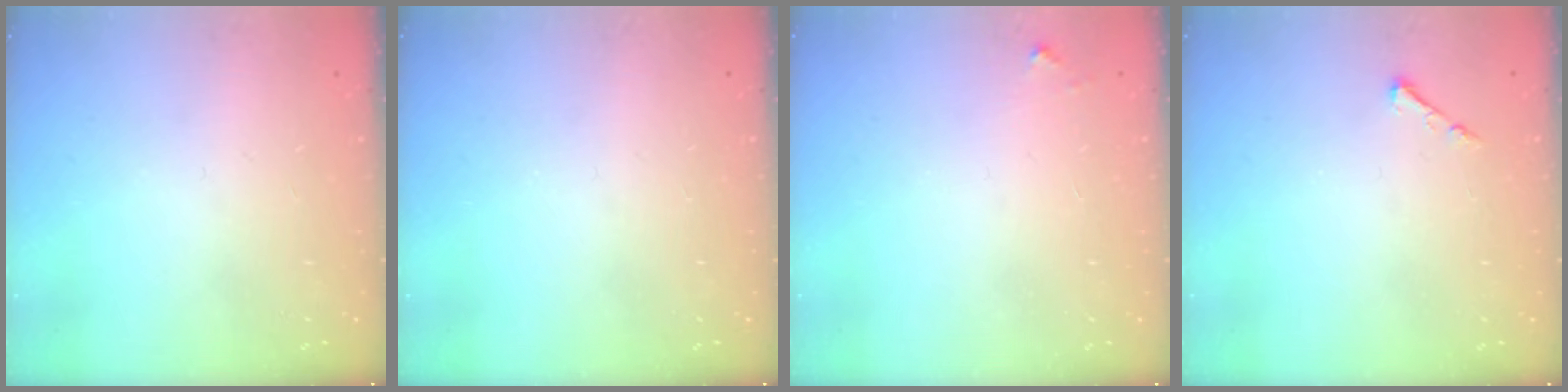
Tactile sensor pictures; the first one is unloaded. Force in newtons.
{"total": 0.0}
{"total": 2.8, "press": 2.8, "slide": 0.2}
{"total": 3.2, "press": 3.1, "slide": 0.5}